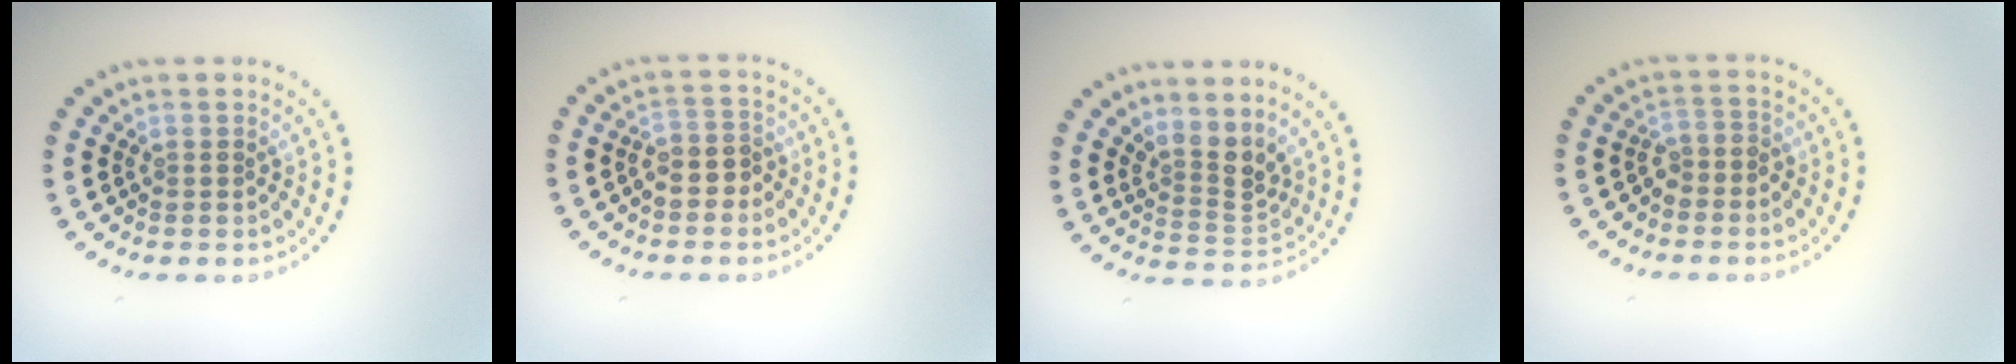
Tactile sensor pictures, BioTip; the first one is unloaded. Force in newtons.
{"total": 2.2, "press": 2.0, "slide": 1.0}
{"total": 3.0, "press": 2.1, "slide": 2.2}
{"total": 1.7, "press": 1.3, "slide": 1.1}